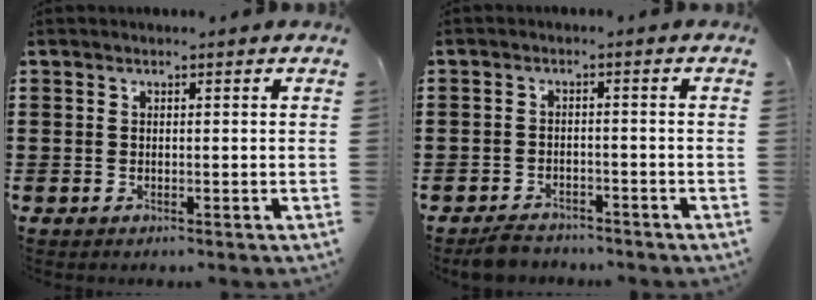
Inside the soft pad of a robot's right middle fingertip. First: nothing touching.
{"total": 2.7, "force": [-2.6, 0.8, 0.2], "torque": [-0.011, 0.003, -0.054]}